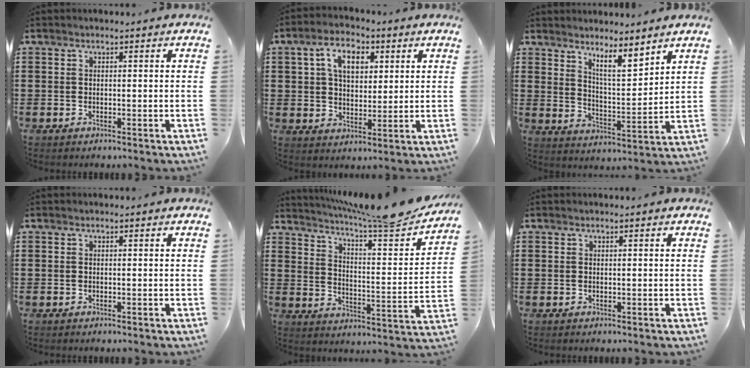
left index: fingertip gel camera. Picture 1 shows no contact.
{"total": 7.0, "force": [2.7, 4.4, 4.7], "torque": [-0.086, 0.008, 0.041]}
{"total": 6.2, "force": [5.4, 0.6, 2.9], "torque": [-0.055, -0.032, 0.093]}
{"total": 0.0}
{"total": 7.9, "force": [7.0, -0.3, 3.7], "torque": [-0.076, -0.056, 0.111]}
{"total": 0.0}